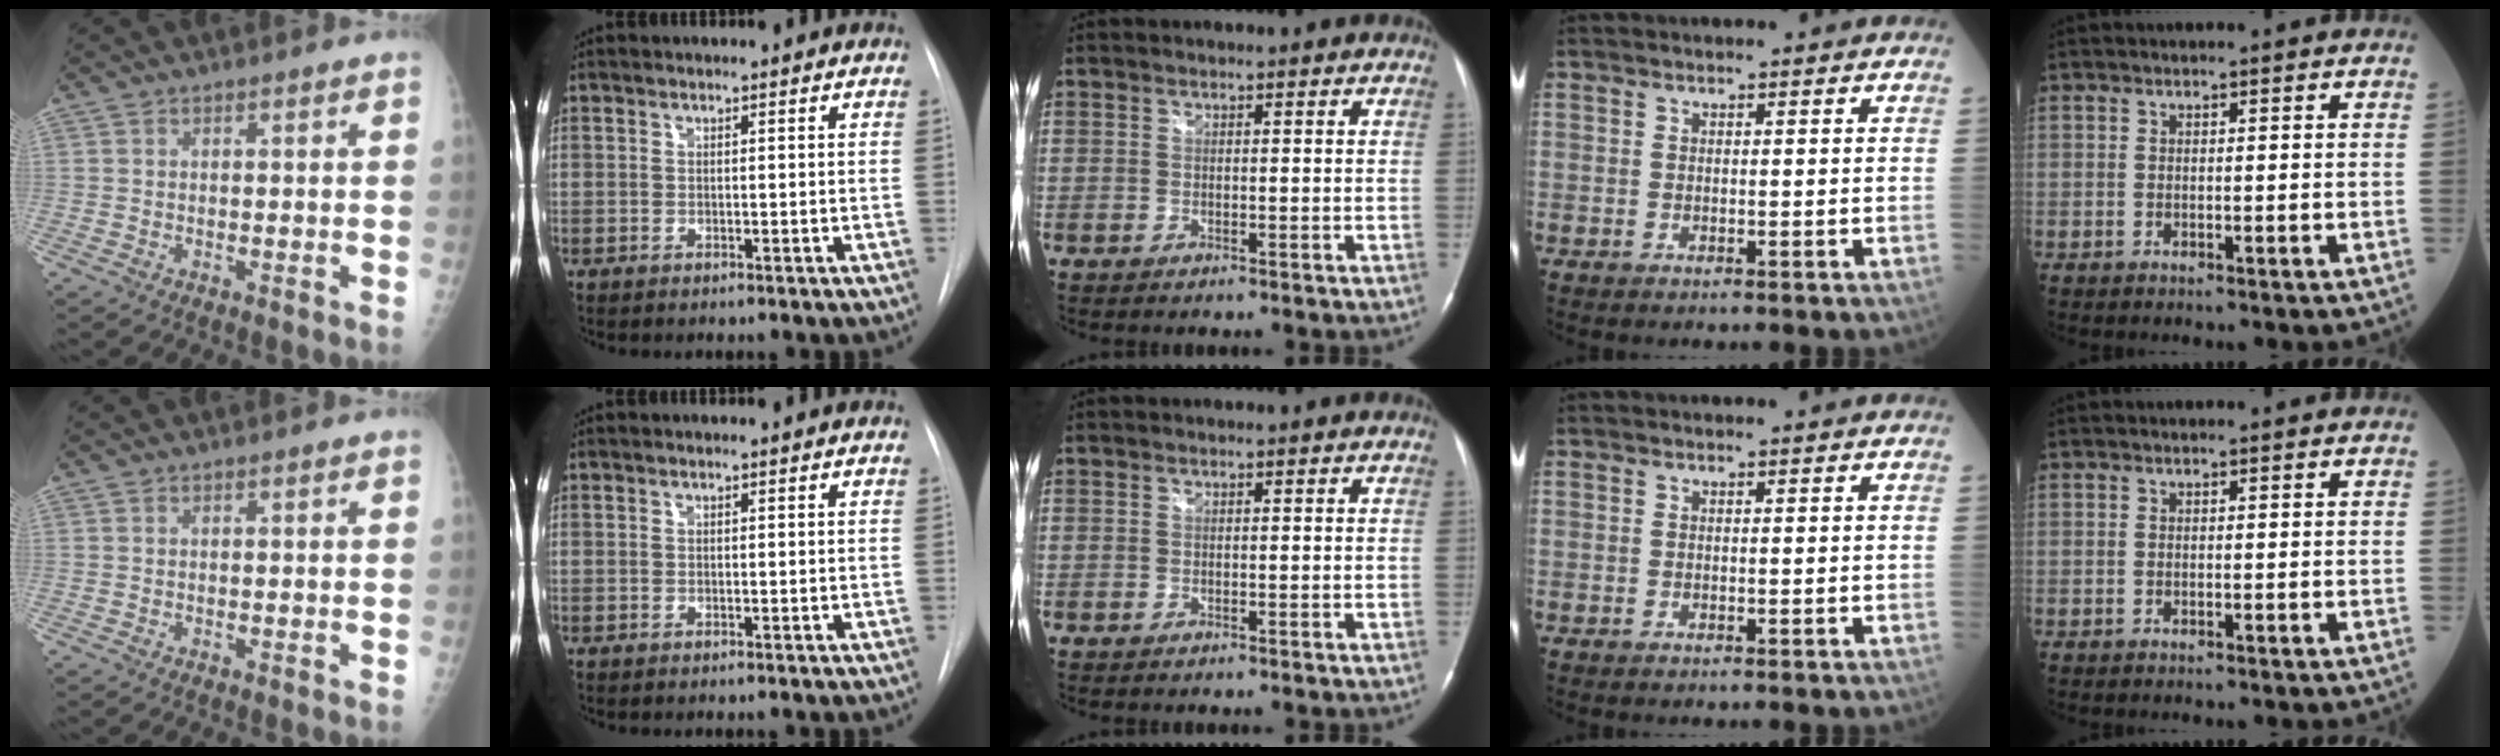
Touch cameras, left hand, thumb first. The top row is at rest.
{}